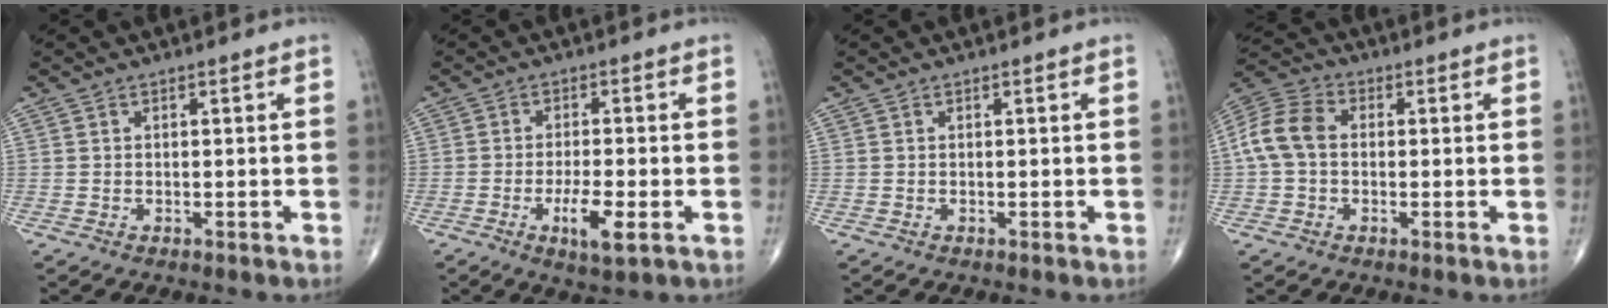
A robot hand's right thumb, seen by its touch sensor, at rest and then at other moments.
{"total": 6.4, "force": [-2.3, 1.5, 5.7], "torque": [-0.106, -0.003, -0.037]}
{"total": 0.0}
{"total": 8.7, "force": [0.1, 6.3, 6.0], "torque": [-0.124, 0.027, -0.007]}